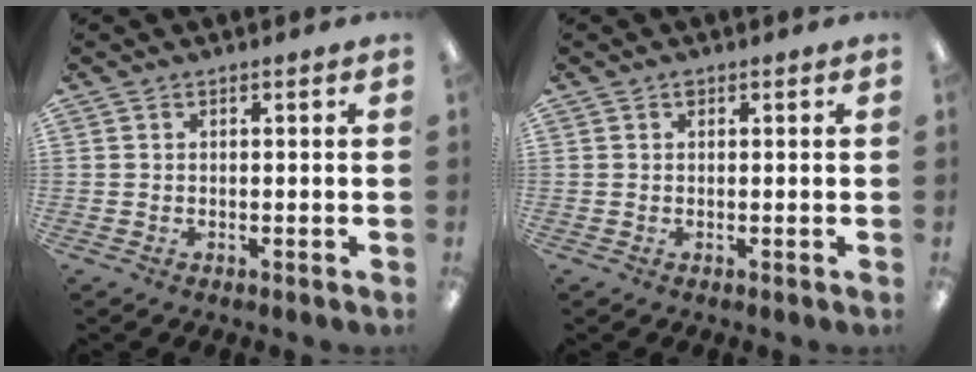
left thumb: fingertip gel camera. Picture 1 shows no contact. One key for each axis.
{"total": 0.7, "fx": 0.4, "fy": 0.5, "fz": 0.4, "tx": -0.010, "ty": 0.003, "tz": 0.007}